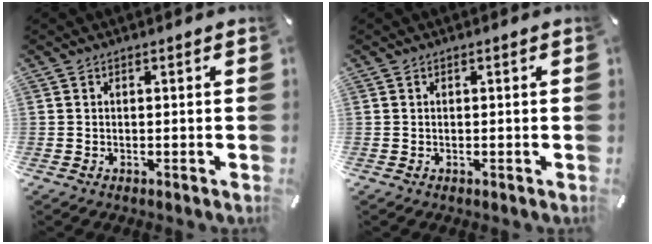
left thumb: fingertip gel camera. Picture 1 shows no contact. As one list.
[{"total": 0.0}]